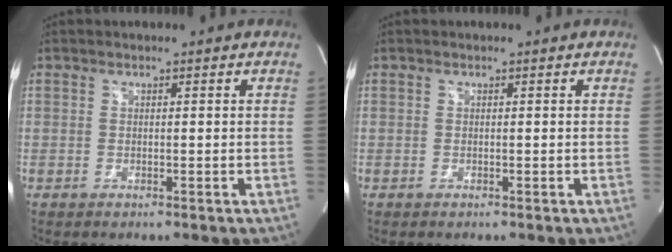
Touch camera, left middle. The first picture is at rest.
{"total": 0.0}